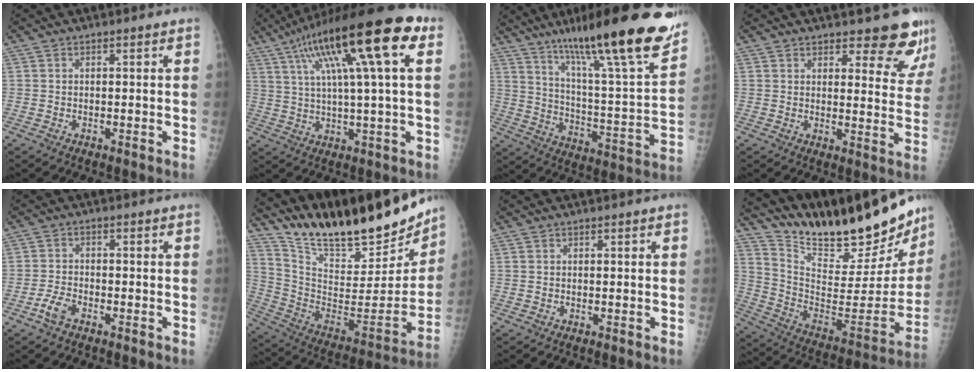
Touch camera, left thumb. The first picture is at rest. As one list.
[{"total": 21.4, "force": [8.9, 3.6, 19.2], "torque": [-0.317, 0.014, 0.138]}, {"total": 27.7, "force": [19.1, 3.4, 19.7], "torque": [-0.290, -0.064, 0.295]}, {"total": 9.6, "force": [8.4, 2.9, 3.7], "torque": [-0.007, -0.062, 0.088]}, {"total": 3.4, "force": [-2.2, 1.6, 2.1], "torque": [-0.046, 0.011, -0.043]}, {"total": 28.1, "force": [23.3, 7.8, 13.7], "torque": [-0.197, -0.097, 0.366]}, {"total": 0.0}, {"total": 30.7, "force": [25.3, 8.2, 15.5], "torque": [-0.220, -0.121, 0.379]}]